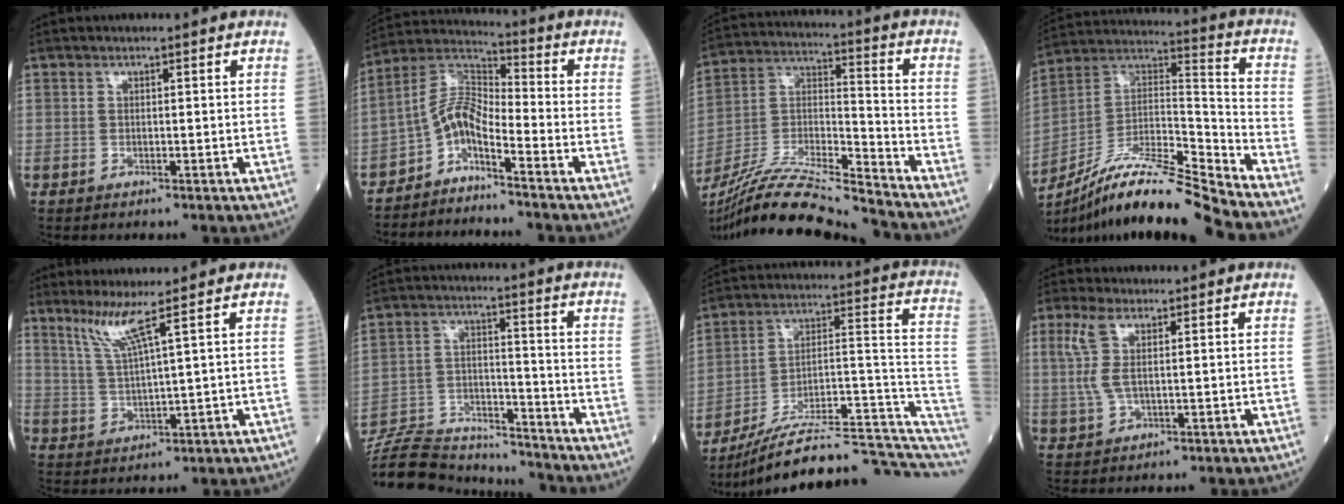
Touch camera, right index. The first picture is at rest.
{"total": 6.9, "force": [-4.4, 2.0, 4.9], "torque": [-0.100, 0.024, -0.094]}
{"total": 18.8, "force": [-17.3, -0.7, 7.2], "torque": [-0.147, -0.001, -0.315]}
{"total": 17.2, "force": [-14.7, -0.4, 8.9], "torque": [-0.164, 0.019, -0.266]}
{"total": 5.4, "force": [3.5, -1.4, 3.9], "torque": [-0.083, -0.011, 0.074]}
{"total": 17.6, "force": [-17.1, 2.6, 3.4], "torque": [-0.074, 0.018, -0.273]}
{"total": 21.8, "force": [-18.9, 2.7, 10.4], "torque": [-0.106, 0.052, -0.285]}
{"total": 5.1, "force": [1.6, 1.4, 4.6], "torque": [-0.124, 0.008, 0.036]}